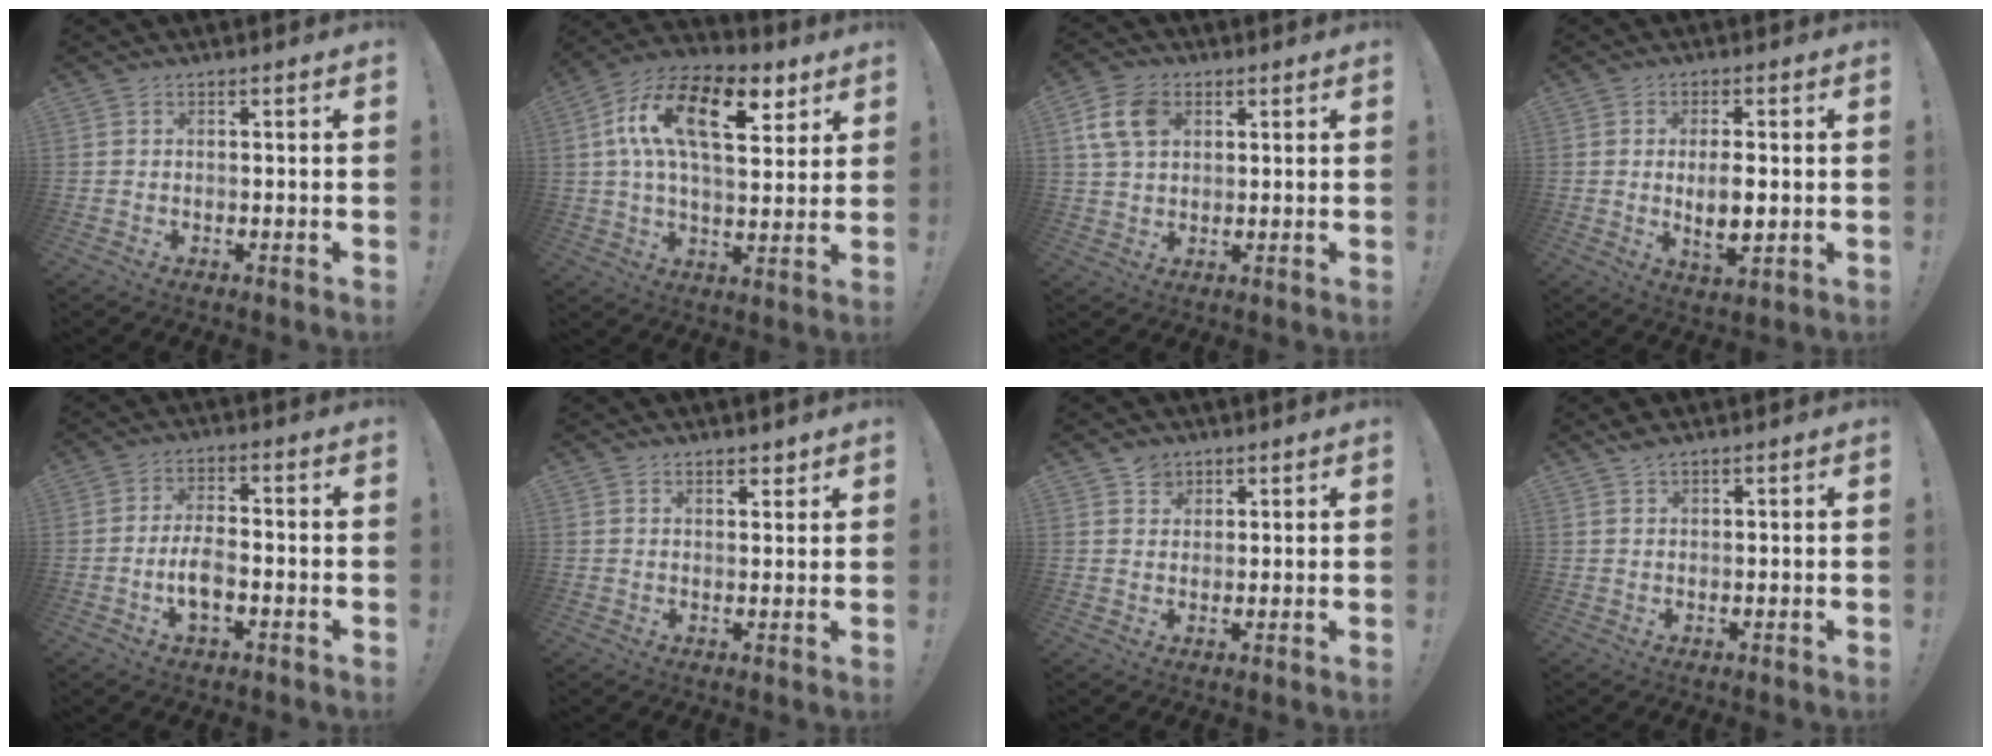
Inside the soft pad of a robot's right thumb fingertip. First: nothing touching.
{"total": 19.7, "force": [7.5, 9.6, 15.5], "torque": [-0.269, -0.020, 0.120]}
{"total": 10.3, "force": [3.4, 7.2, 6.4], "torque": [-0.131, 0.008, 0.070]}
{"total": 7.3, "force": [-0.1, 3.0, 6.6], "torque": [-0.116, -0.011, -0.005]}
{"total": 6.3, "force": [-2.0, 2.7, 5.3], "torque": [-0.112, 0.002, -0.034]}
{"total": 2.7, "force": [2.3, 1.3, 0.9], "torque": [0.000, -0.016, 0.039]}
{"total": 3.7, "force": [2.6, 2.6, 0.3], "torque": [0.002, -0.013, 0.047]}
{"total": 2.2, "force": [1.8, 0.7, 1.1], "torque": [-0.029, 0.000, 0.035]}